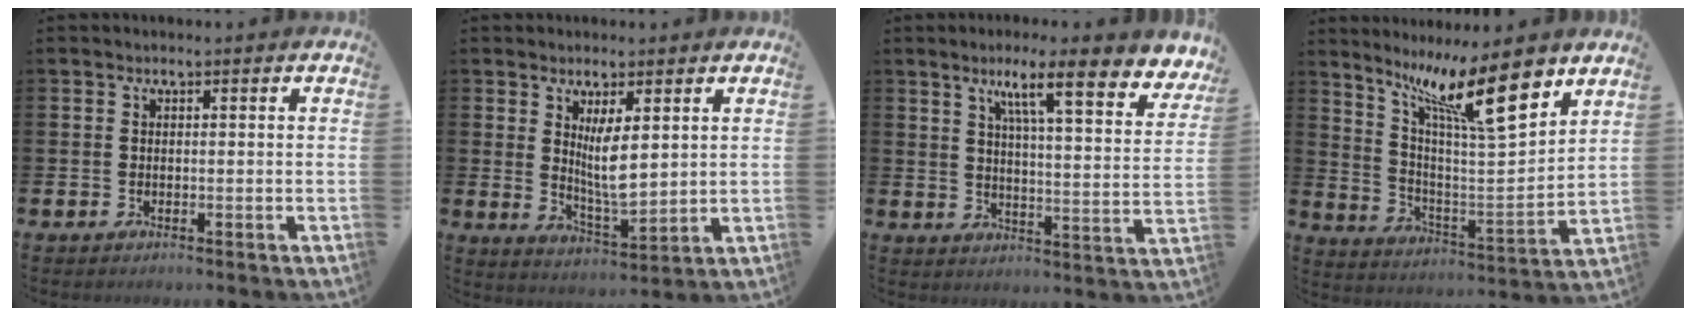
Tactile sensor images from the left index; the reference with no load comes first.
{"total": 5.5, "force": [2.6, 1.6, 4.6], "torque": [-0.068, -0.028, 0.041]}
{"total": 9.4, "force": [6.8, 1.6, 6.3], "torque": [-0.101, -0.047, 0.105]}
{"total": 14.1, "force": [9.7, 3.1, 9.8], "torque": [-0.181, -0.047, 0.160]}